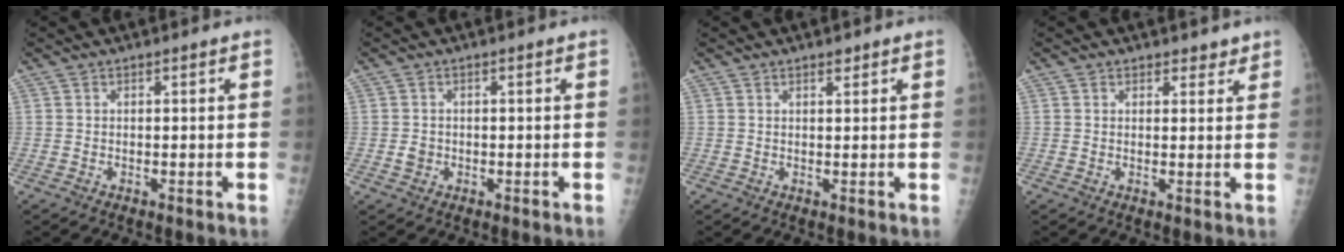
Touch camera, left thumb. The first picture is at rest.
{"total": 1.8, "force": [-0.4, 1.6, 0.7], "torque": [-0.003, 0.004, -0.004]}
{"total": 1.1, "force": [0.9, 0.5, 0.5], "torque": [-0.001, -0.006, 0.012]}
{"total": 2.3, "force": [1.8, 1.5, 0.2], "torque": [0.022, -0.009, 0.018]}